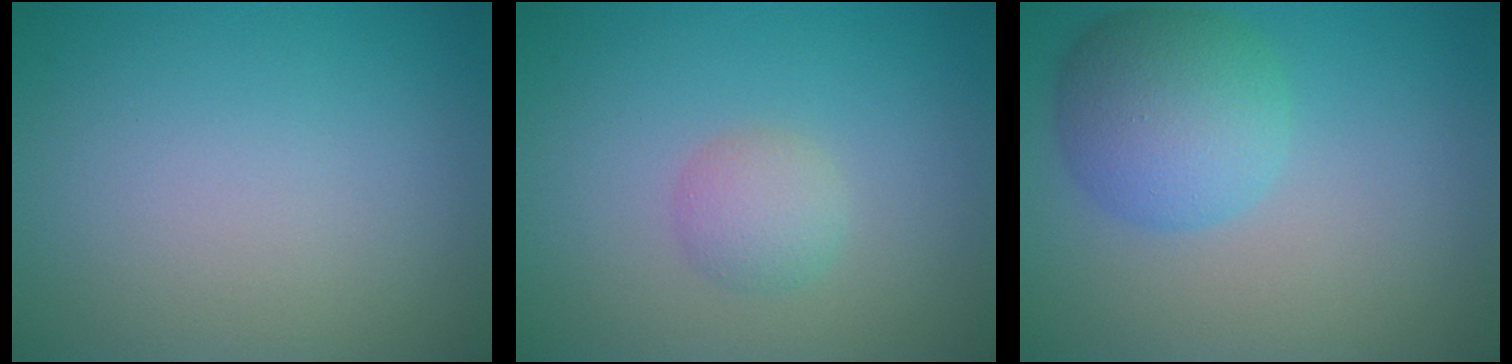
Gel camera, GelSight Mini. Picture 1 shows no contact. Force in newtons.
{"total": 1.9, "press": 1.9, "slide": 0.0}
{"total": 5.4, "press": 5.4, "slide": 0.2}